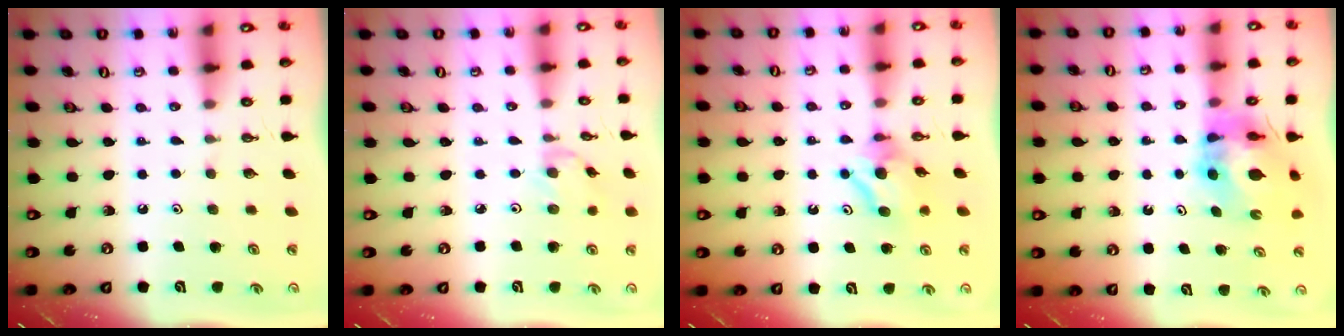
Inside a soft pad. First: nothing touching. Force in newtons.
{"total": 0.7, "press": 0.6, "slide": 0.4}
{"total": 7.7, "press": 7.7, "slide": 0.6}
{"total": 10.3, "press": 10.2, "slide": 1.4}